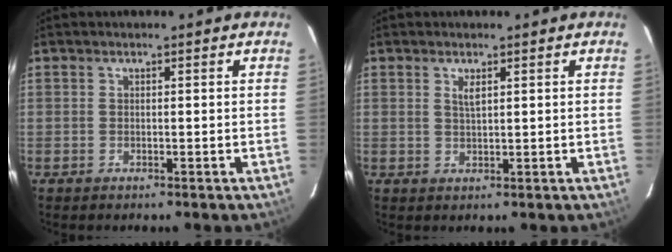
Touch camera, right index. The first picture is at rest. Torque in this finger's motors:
{"motor_torque": [-0.19, -0.01, 0.05, 0.03]}